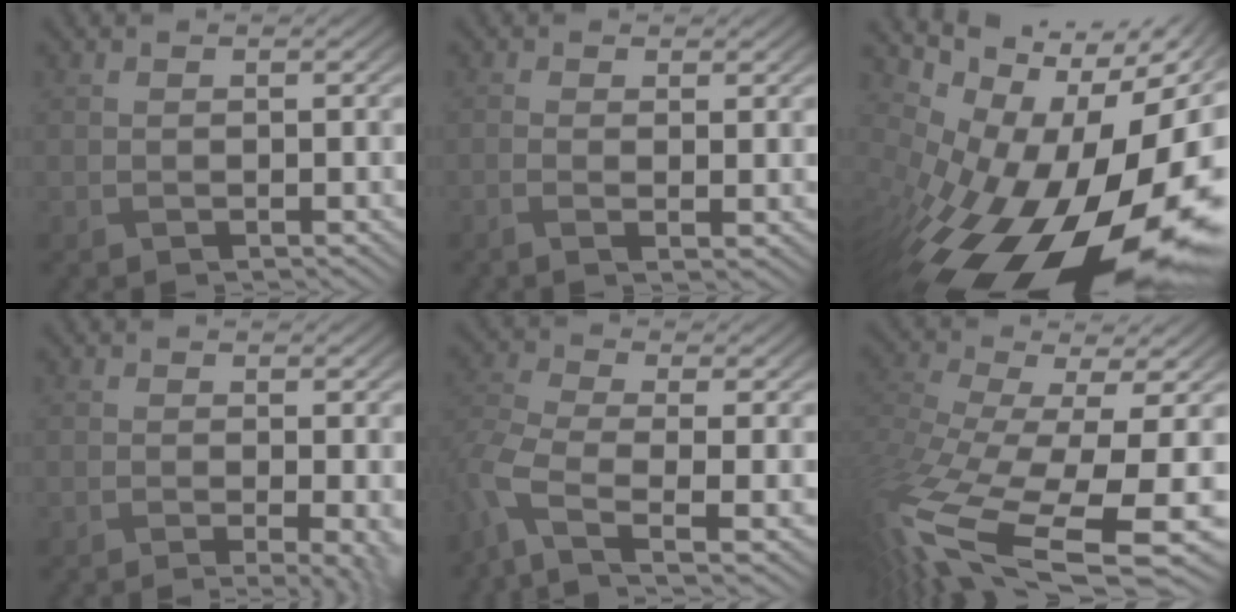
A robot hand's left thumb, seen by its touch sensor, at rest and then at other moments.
{"total": 1.5, "force": [0.3, 0.2, 1.4], "torque": [-0.023, 0.006, -0.008]}
{"total": 18.2, "force": [-2.9, 9.9, 15.1], "torque": [-0.237, -0.028, -0.043]}
{"total": 3.2, "force": [-1.2, 0.7, 2.8], "torque": [-0.039, -0.004, -0.011]}
{"total": 6.0, "force": [-2.8, 2.2, 4.9], "torque": [-0.129, -0.012, -0.068]}
{"total": 14.7, "force": [-5.2, 5.7, 12.5], "torque": [-0.333, -0.061, -0.044]}